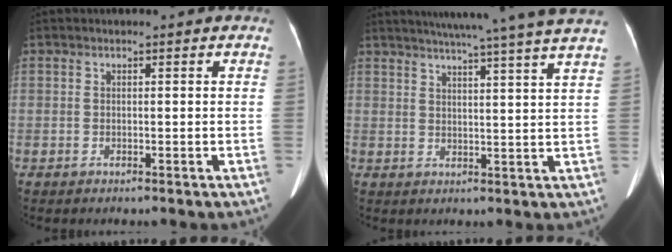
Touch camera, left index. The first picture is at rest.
{"total": 18.5, "force": [16.0, -1.9, 9.2], "torque": [-0.148, -0.016, 0.199]}